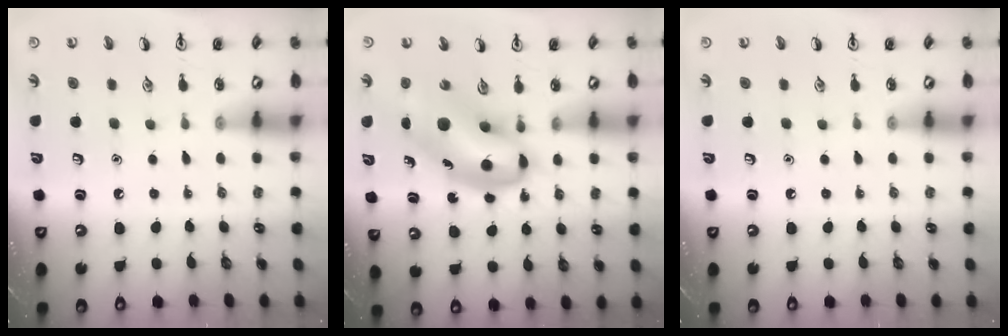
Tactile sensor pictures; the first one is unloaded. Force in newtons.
{"total": 11.3, "press": 10.9, "slide": 3.1}
{"total": 0.0}